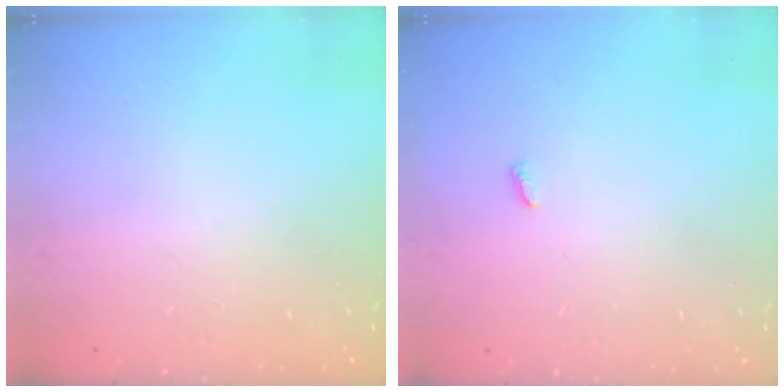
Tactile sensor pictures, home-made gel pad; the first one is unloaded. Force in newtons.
{"total": 2.4, "press": 2.4, "slide": 0.2}